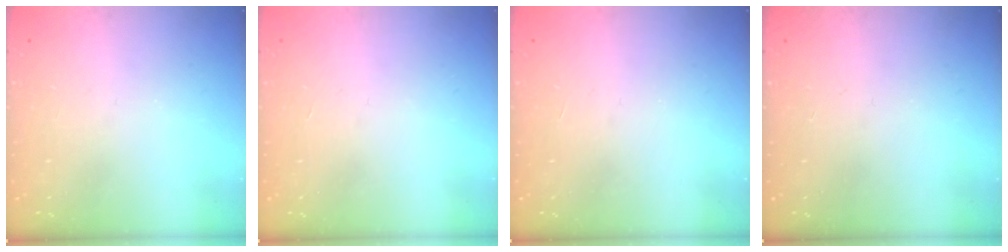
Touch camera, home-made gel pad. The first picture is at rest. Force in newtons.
{"total": 1.7, "press": 1.7, "slide": 0.1}
{"total": 1.5, "press": 1.5, "slide": 0.1}
{"total": 0.0}